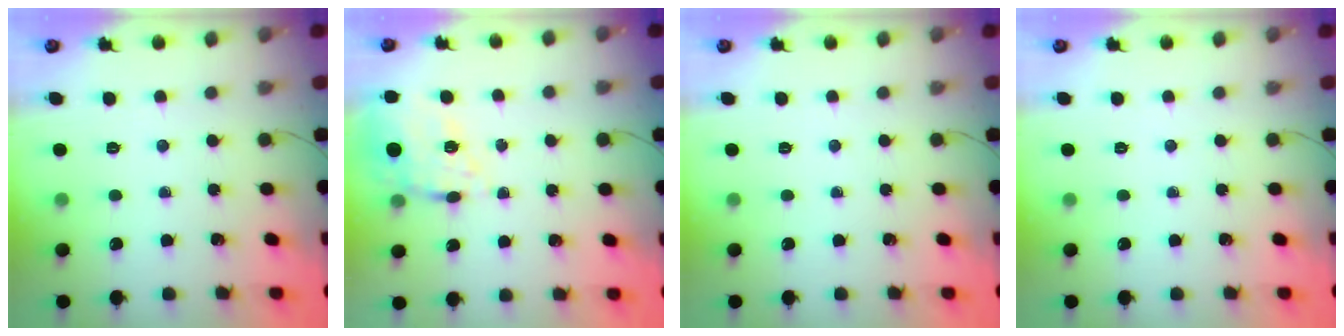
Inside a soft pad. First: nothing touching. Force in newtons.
{"total": 11.4, "press": 10.9, "slide": 3.2}
{"total": 0.0}
{"total": 0.0}